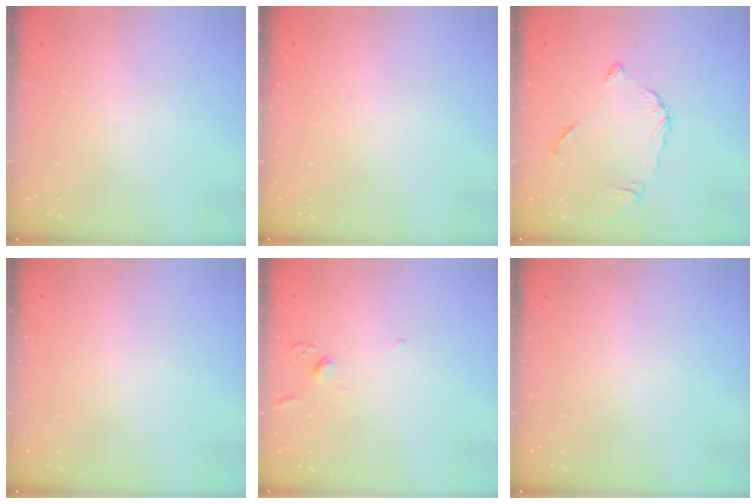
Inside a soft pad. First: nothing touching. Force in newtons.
{"total": 1.7, "press": 1.7, "slide": 0.1}
{"total": 8.8, "press": 8.7, "slide": 0.9}
{"total": 0.0}
{"total": 2.9, "press": 2.8, "slide": 0.7}
{"total": 0.0}